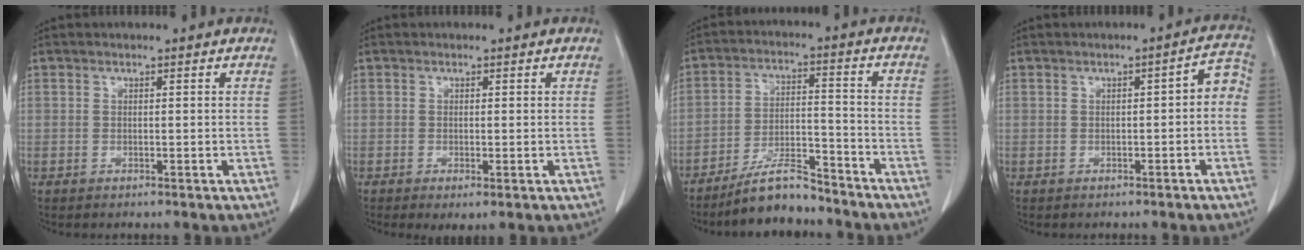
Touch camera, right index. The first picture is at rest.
{"total": 1.8, "force": [-0.6, 0.5, 1.6], "torque": [-0.026, -0.006, -0.005]}
{"total": 8.8, "force": [-7.7, 1.9, 3.7], "torque": [-0.067, 0.002, -0.137]}
{"total": 3.8, "force": [-0.7, 1.4, 3.5], "torque": [-0.037, 0.025, -0.012]}